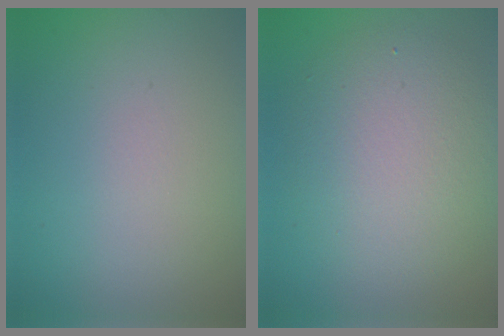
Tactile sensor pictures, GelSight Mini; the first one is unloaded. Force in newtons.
{"total": 5.9, "press": 5.9, "slide": 0.2}